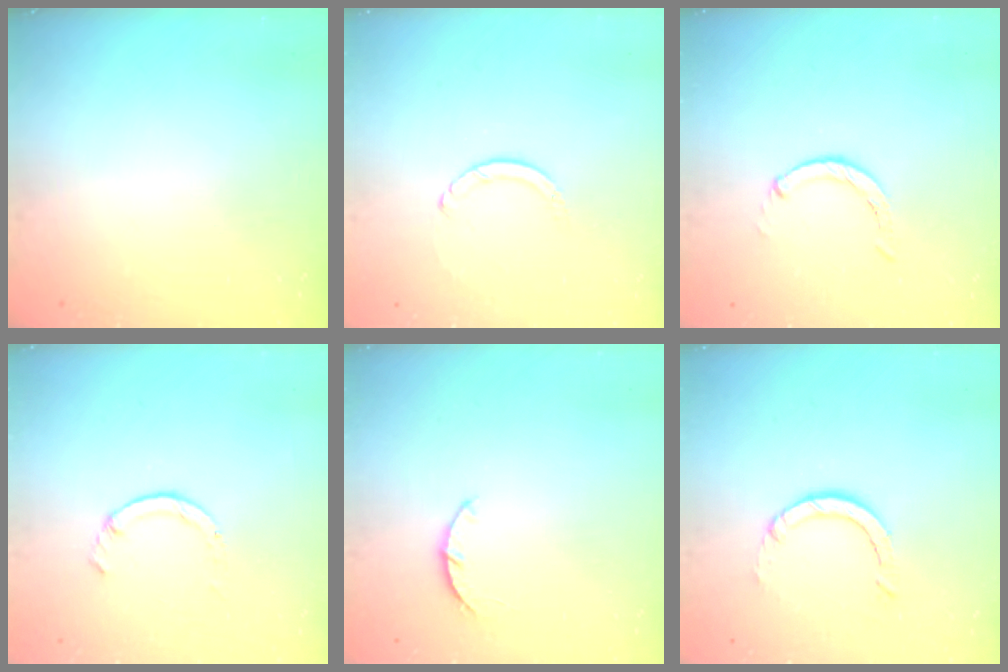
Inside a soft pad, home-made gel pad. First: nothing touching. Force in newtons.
{"total": 1.1, "press": 1.1, "slide": 0.1}
{"total": 0.0}
{"total": 1.4, "press": 1.4, "slide": 0.2}
{"total": 2.9, "press": 2.8, "slide": 0.5}
{"total": 3.9, "press": 3.8, "slide": 0.4}